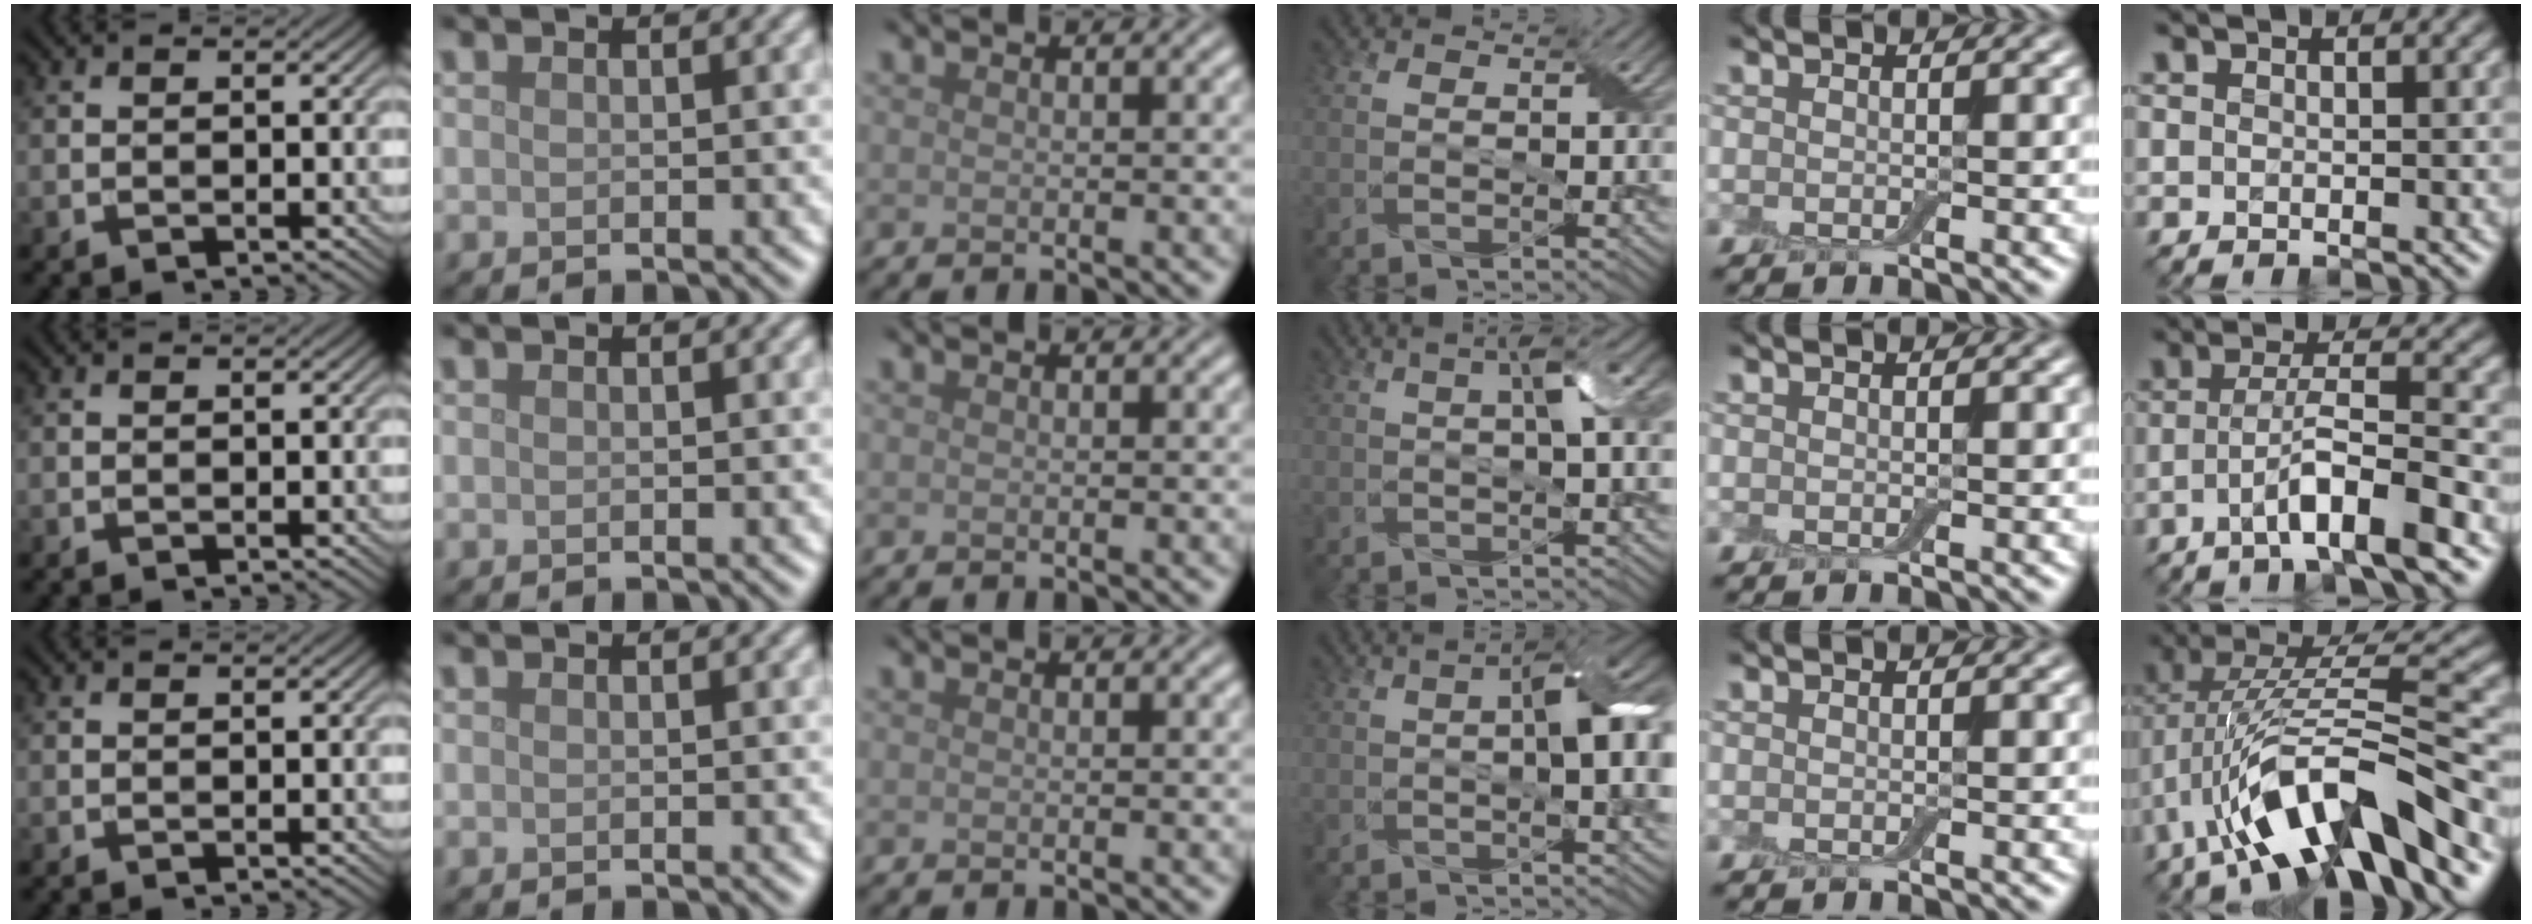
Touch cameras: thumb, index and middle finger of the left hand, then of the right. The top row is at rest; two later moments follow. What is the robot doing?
{"motion": "peel", "object": "aluminum foil"}